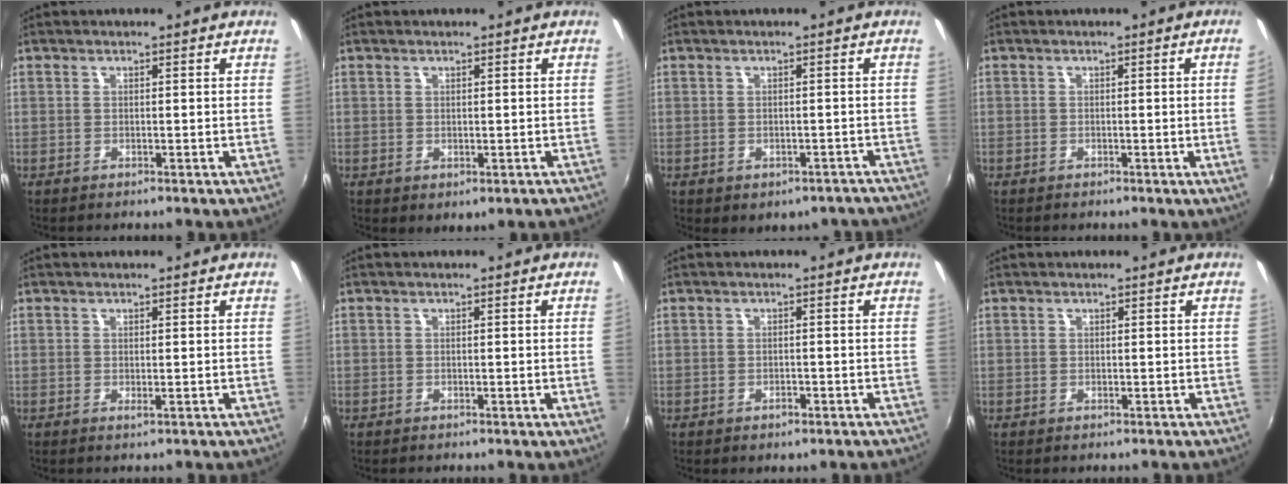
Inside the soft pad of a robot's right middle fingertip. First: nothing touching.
{"total": 1.2, "force": [0.0, 0.7, 1.0], "torque": [-0.016, -0.005, 0.003]}
{"total": 7.0, "force": [-5.1, 4.0, 2.5], "torque": [-0.044, -0.001, -0.044]}
{"total": 2.2, "force": [-0.2, -1.3, 1.7], "torque": [-0.025, -0.012, 0.002]}
{"total": 0.5, "force": [-0.2, 0.0, 0.5], "torque": [-0.006, -0.001, -0.004]}
{"total": 0.5, "force": [-0.1, -0.3, 0.4], "torque": [-0.004, -0.001, -0.003]}
{"total": 2.1, "force": [-1.4, 1.2, 1.0], "torque": [-0.019, -0.005, -0.018]}
{"total": 0.0}